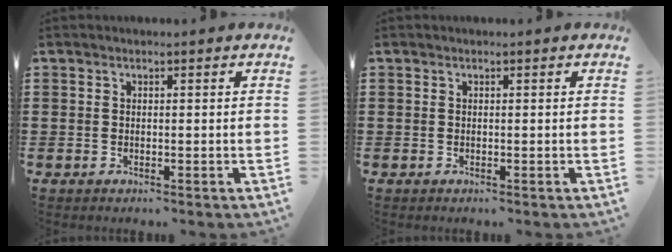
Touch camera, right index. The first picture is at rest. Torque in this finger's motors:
{"motor_torque": [0.00, 0.00, 0.00, 0.00]}